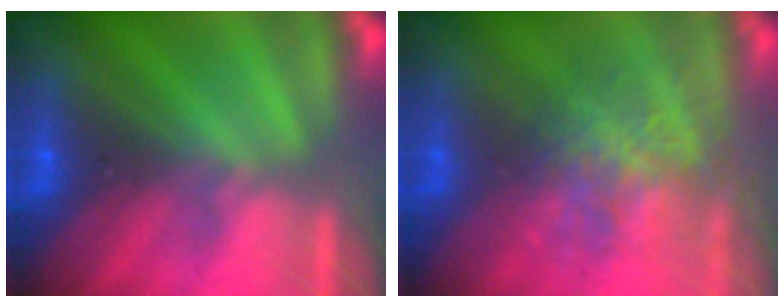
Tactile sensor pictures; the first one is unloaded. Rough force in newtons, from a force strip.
{"total": 3.5}